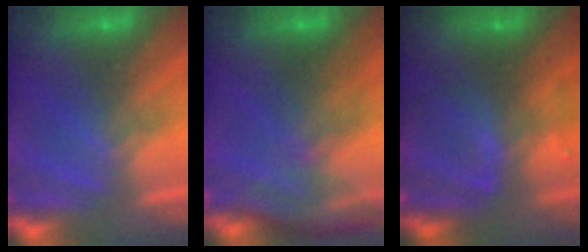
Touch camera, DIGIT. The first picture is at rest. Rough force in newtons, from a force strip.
{"total": 2.8}
{"total": 8.4}